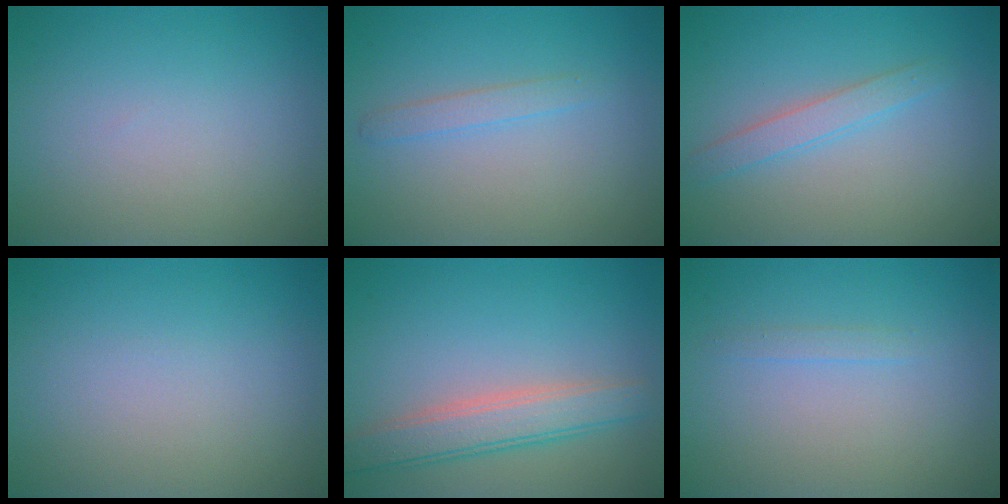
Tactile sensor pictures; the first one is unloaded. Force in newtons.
{"total": 1.3, "press": 1.3, "slide": 0.1}
{"total": 2.0, "press": 2.0, "slide": 0.2}
{"total": 0.0}
{"total": 4.1, "press": 4.1, "slide": 0.3}
{"total": 0.8, "press": 0.8, "slide": 0.1}